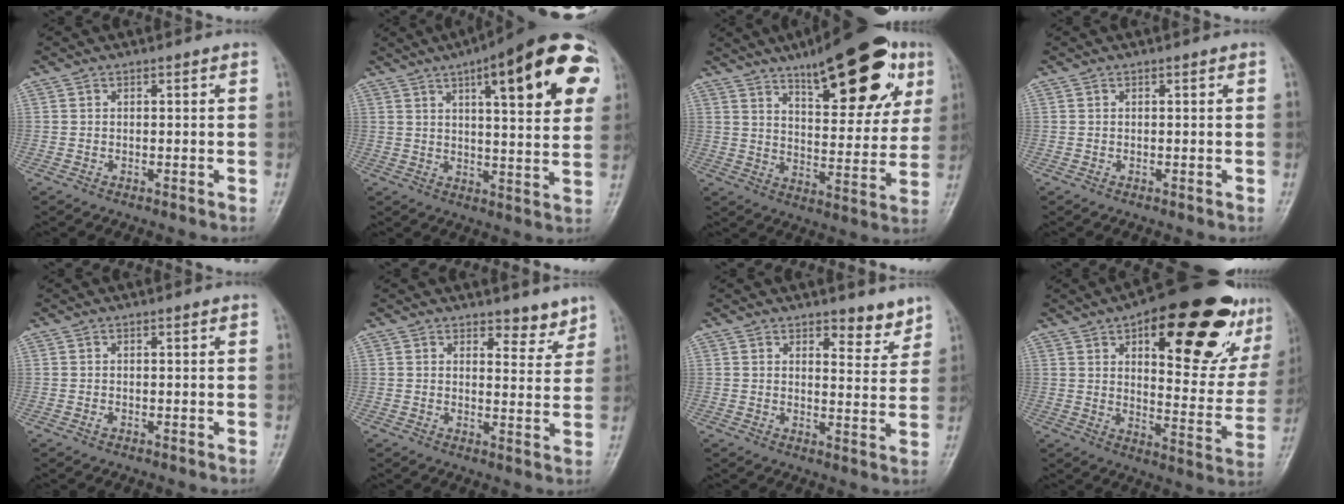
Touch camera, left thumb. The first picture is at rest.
{"total": 22.9, "force": [8.8, 6.2, 20.2], "torque": [-0.251, -0.003, 0.111]}
{"total": 22.7, "force": [12.2, 8.2, 17.2], "torque": [-0.203, -0.034, 0.181]}
{"total": 0.0}
{"total": 0.8, "force": [0.0, 0.4, 0.7], "torque": [-0.007, 0.003, 0.001]}
{"total": 4.0, "force": [3.4, 1.8, 1.3], "torque": [0.008, -0.026, 0.045]}
{"total": 5.0, "force": [4.0, 2.2, 2.1], "torque": [0.001, -0.031, 0.055]}
{"total": 29.1, "force": [14.9, 11.4, 22.2], "torque": [-0.259, -0.026, 0.209]}